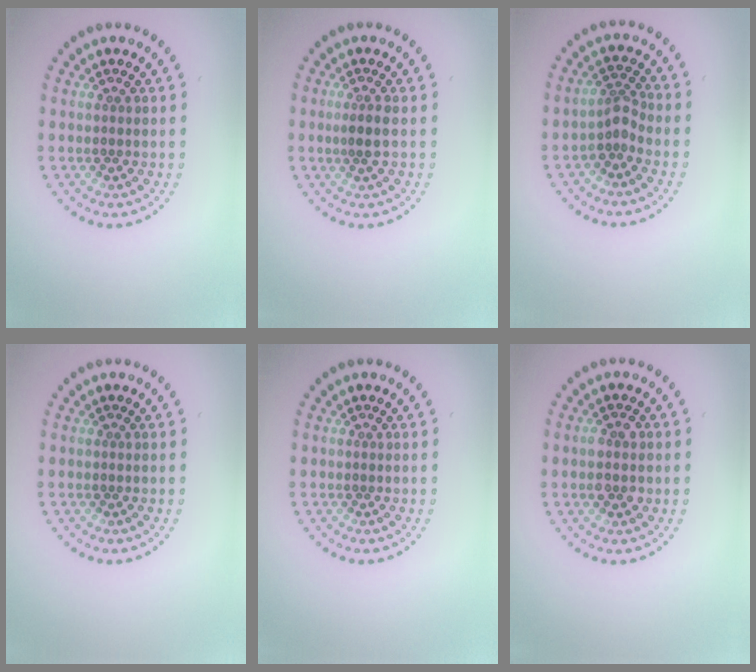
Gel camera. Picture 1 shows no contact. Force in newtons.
{"total": 1.7, "press": 1.4, "slide": 0.8}
{"total": 1.9, "press": 1.4, "slide": 1.3}
{"total": 0.0}
{"total": 0.0}
{"total": 2.6, "press": 2.6, "slide": 0.3}